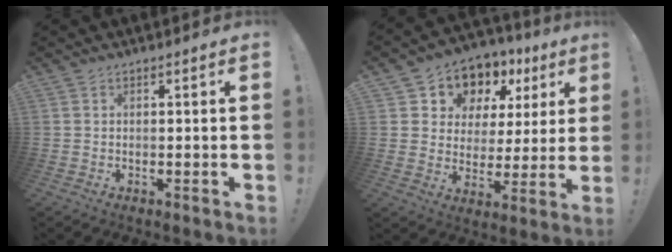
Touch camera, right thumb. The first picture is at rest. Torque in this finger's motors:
{"motor_torque": [0.62, 0.69, 0.49, 0.43, 0.01]}